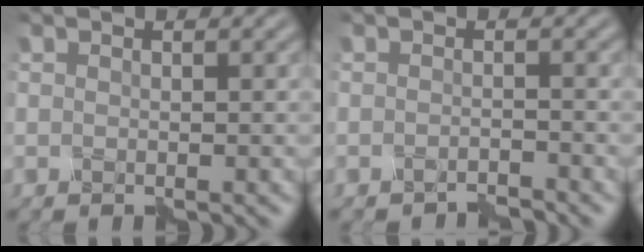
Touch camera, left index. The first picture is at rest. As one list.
[{"total": 1.7, "force": [-1.7, -0.2, -0.1], "torque": [0.002, -0.008, -0.033]}]